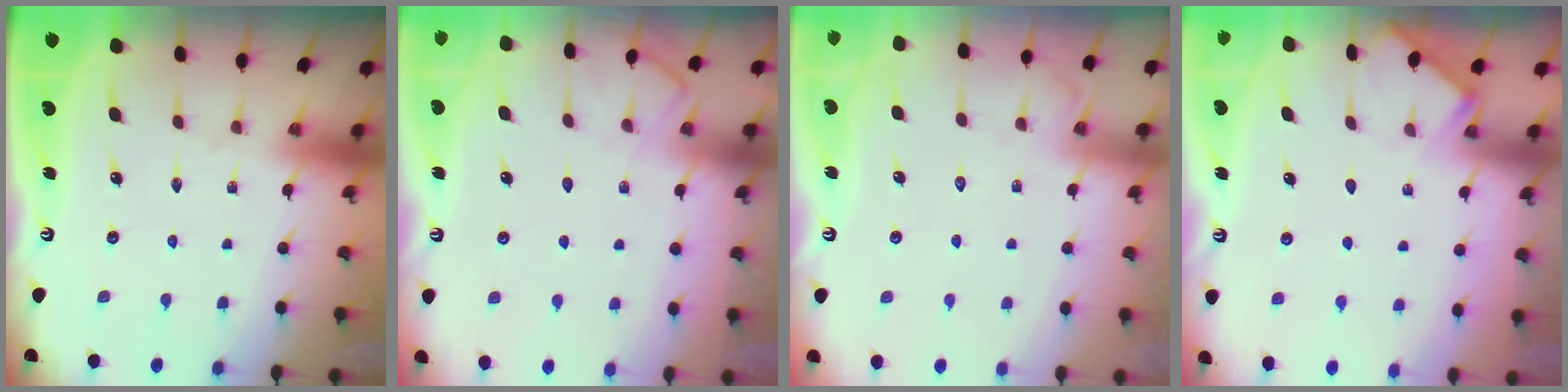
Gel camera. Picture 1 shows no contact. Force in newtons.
{"total": 5.1, "press": 5.1, "slide": 0.5}
{"total": 4.0, "press": 4.0, "slide": 0.6}
{"total": 4.3, "press": 4.3, "slide": 0.4}